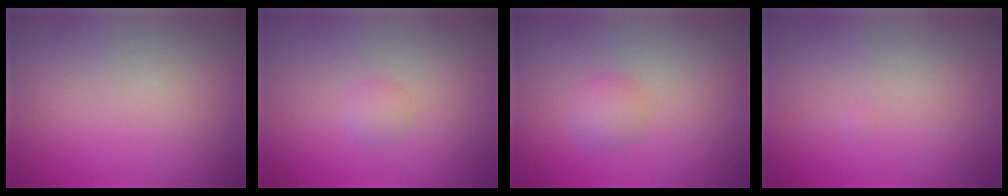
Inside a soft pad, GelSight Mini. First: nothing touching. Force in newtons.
{"total": 1.0, "press": 1.0, "slide": 0.1}
{"total": 1.7, "press": 1.7, "slide": 0.0}
{"total": 0.0}